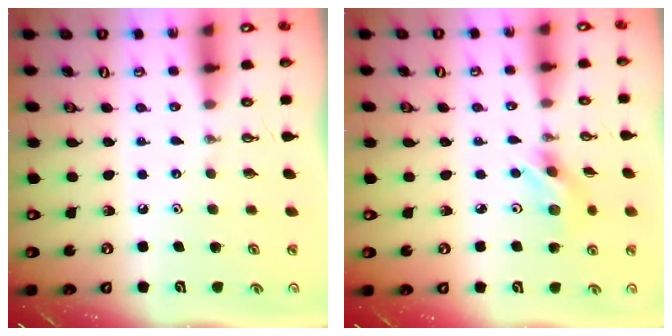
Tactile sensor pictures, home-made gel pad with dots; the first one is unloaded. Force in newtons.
{"total": 5.2, "press": 5.2, "slide": 0.2}